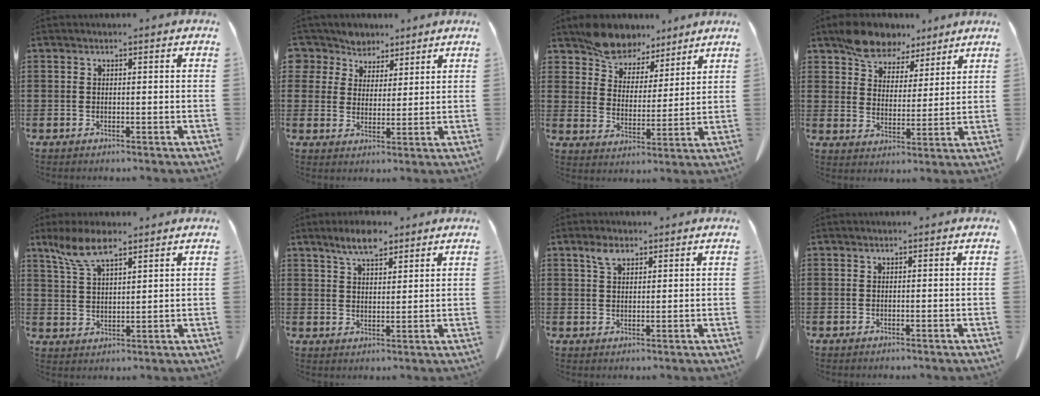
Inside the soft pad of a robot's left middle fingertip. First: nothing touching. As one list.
[{"total": 5.3, "force": [4.4, 3.0, -0.3], "torque": [-0.025, -0.016, 0.080]}, {"total": 7.7, "force": [7.0, 3.2, 0.8], "torque": [-0.043, -0.032, 0.134]}, {"total": 7.3, "force": [6.3, 3.5, 1.4], "torque": [-0.058, -0.011, 0.121]}, {"total": 7.0, "force": [4.8, 2.1, 4.6], "torque": [-0.102, 0.000, 0.088]}, {"total": 6.2, "force": [4.8, 2.2, 3.4], "torque": [-0.069, -0.005, 0.085]}, {"total": 3.1, "force": [1.9, 1.4, 1.9], "torque": [-0.044, 0.004, 0.036]}, {"total": 0.0}]